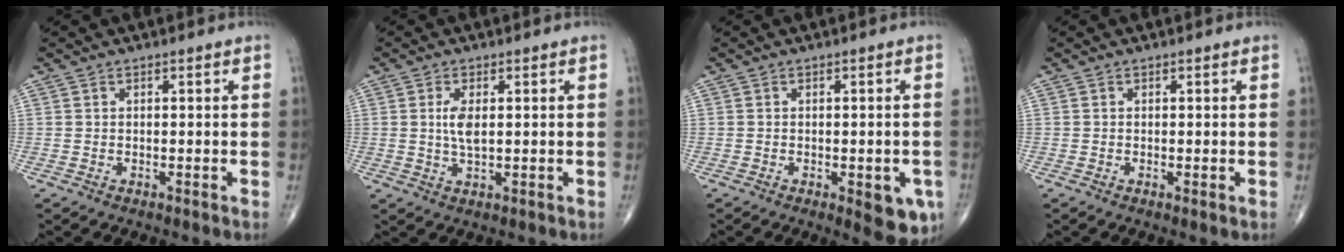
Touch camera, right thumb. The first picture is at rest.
{"total": 3.8, "force": [0.6, 1.5, 3.4], "torque": [-0.072, -0.009, 0.014]}
{"total": 7.0, "force": [-2.5, 2.7, 6.0], "torque": [-0.051, -0.005, -0.024]}
{"total": 0.6, "force": [-0.1, 0.1, 0.6], "torque": [-0.012, -0.003, -0.002]}